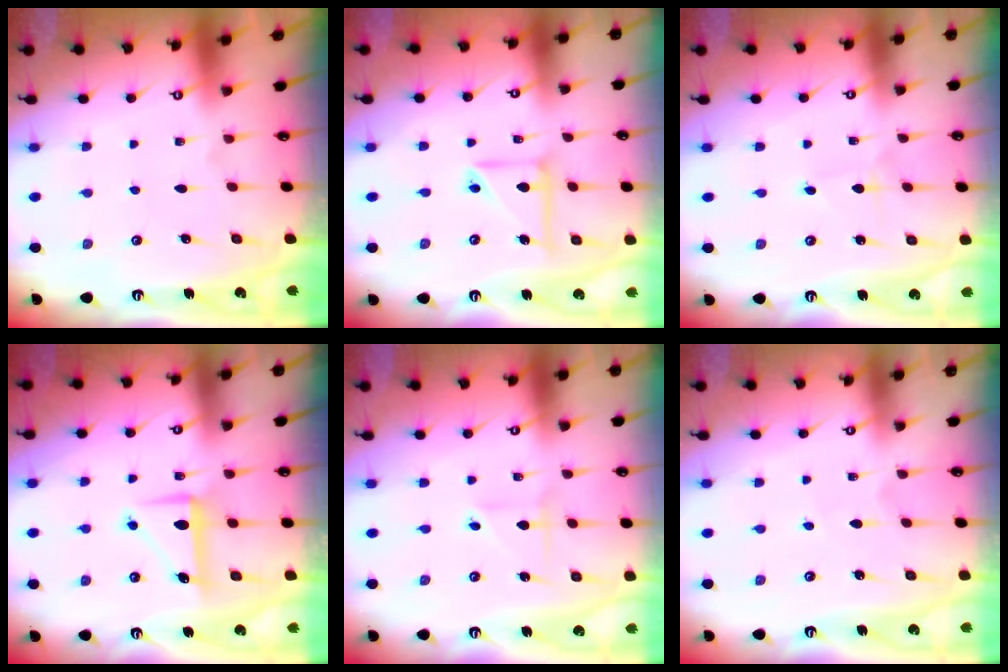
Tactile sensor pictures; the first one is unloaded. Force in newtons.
{"total": 9.1, "press": 9.0, "slide": 1.2}
{"total": 1.4, "press": 1.4, "slide": 0.2}
{"total": 7.7, "press": 7.7, "slide": 1.0}
{"total": 1.8, "press": 1.8, "slide": 0.2}
{"total": 2.3, "press": 2.2, "slide": 0.2}